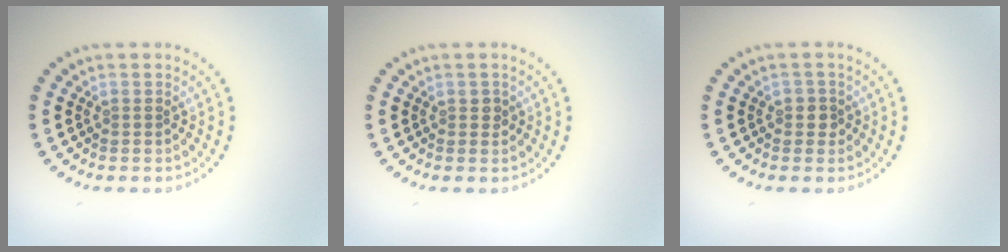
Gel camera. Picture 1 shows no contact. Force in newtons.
{"total": 0.8, "press": 0.8, "slide": 0.2}
{"total": 1.3, "press": 1.1, "slide": 0.6}